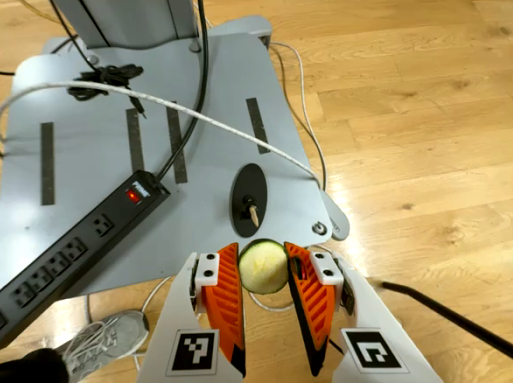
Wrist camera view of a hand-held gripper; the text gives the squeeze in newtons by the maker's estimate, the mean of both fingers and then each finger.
{"total": 9.7, "left": 10.0, "right": 9.3}